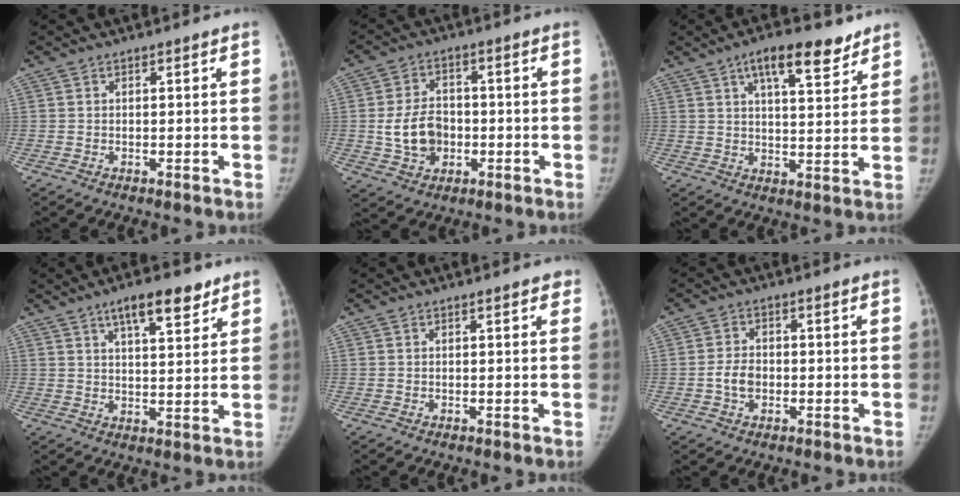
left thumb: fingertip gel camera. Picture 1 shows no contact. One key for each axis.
{"total": 9.0, "fx": -1.3, "fy": 7.0, "fz": 5.5, "tx": -0.078, "ty": 0.013, "tz": -0.018}
{"total": 10.5, "fx": 6.7, "fy": 3.8, "fz": 7.2, "tx": -0.088, "ty": -0.030, "tz": 0.101}
{"total": 9.0, "fx": 5.8, "fy": 3.0, "fz": 6.2, "tx": -0.078, "ty": -0.028, "tz": 0.090}
{"total": 1.2, "fx": 0.8, "fy": 0.6, "fz": 0.7, "tx": 0.004, "ty": 0.003, "tz": 0.002}
{"total": 4.0, "fx": -0.9, "fy": 2.9, "fz": 2.6, "tx": -0.043, "ty": 0.010, "tz": -0.019}